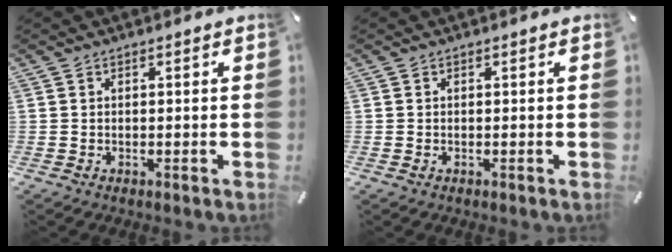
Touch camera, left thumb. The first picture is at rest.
{"total": 0.0}